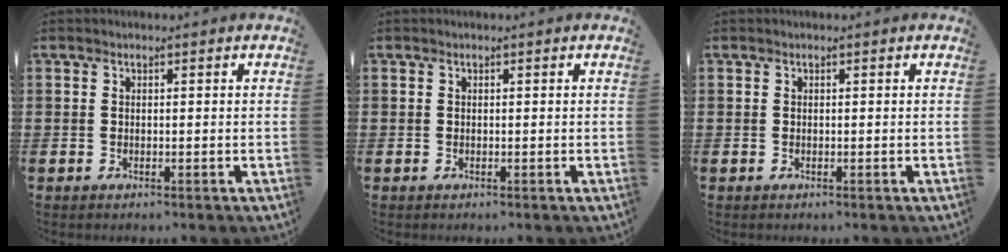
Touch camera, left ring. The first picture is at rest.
{"total": 0.0}
{"total": 0.0}